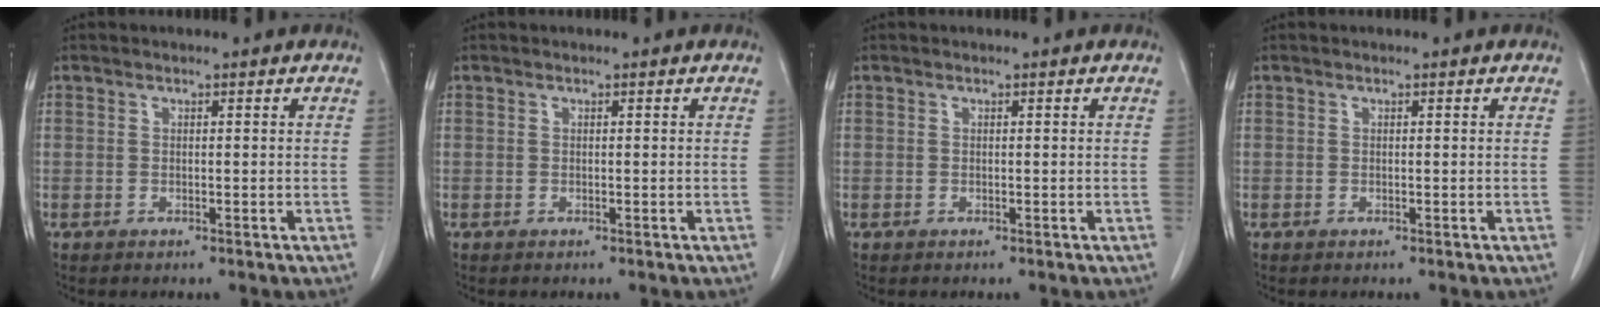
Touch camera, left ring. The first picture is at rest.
{"total": 0.0}
{"total": 0.0}
{"total": 0.0}